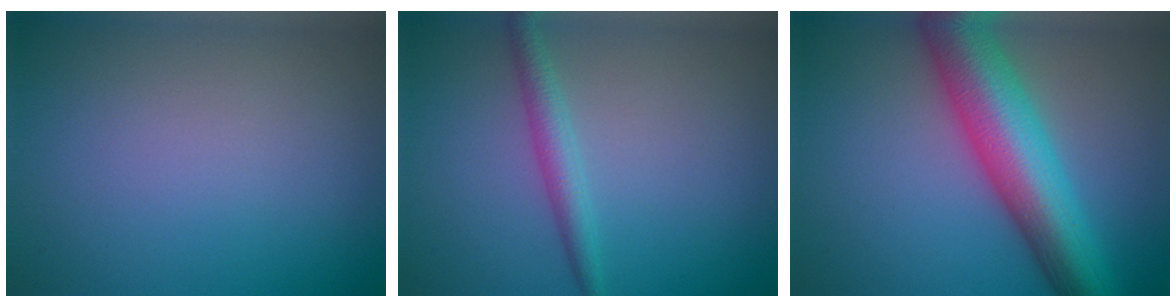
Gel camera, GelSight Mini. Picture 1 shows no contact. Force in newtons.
{"total": 2.3, "press": 2.3, "slide": 0.0}
{"total": 10.4, "press": 10.4, "slide": 0.2}